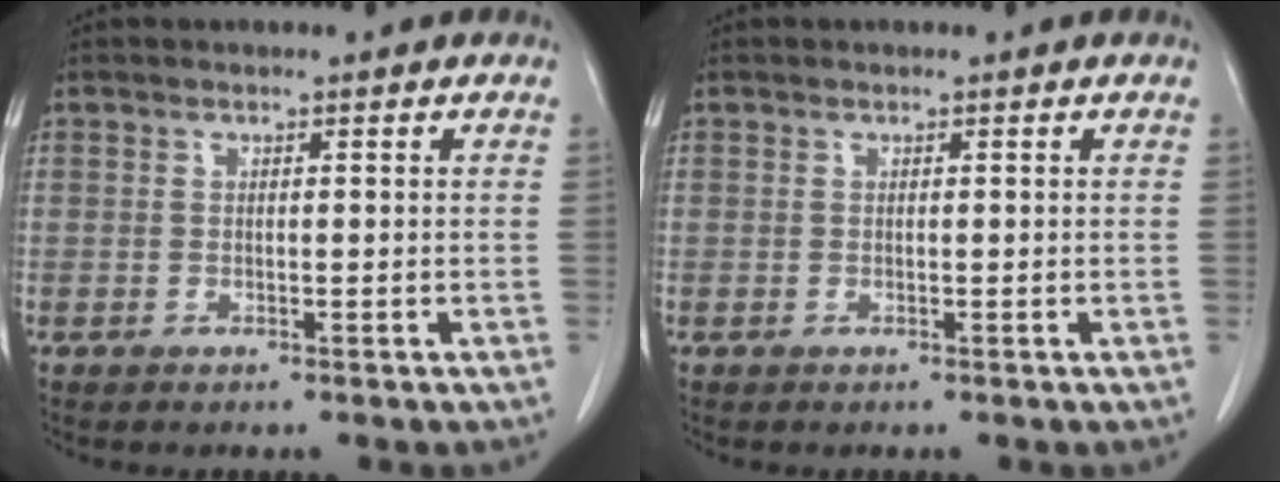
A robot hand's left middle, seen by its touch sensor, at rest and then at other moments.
{"total": 0.0}